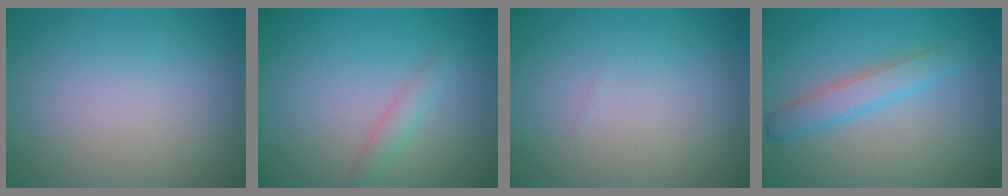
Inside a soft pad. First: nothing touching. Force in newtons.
{"total": 1.3, "press": 1.3, "slide": 0.0}
{"total": 0.0}
{"total": 2.8, "press": 2.8, "slide": 0.2}